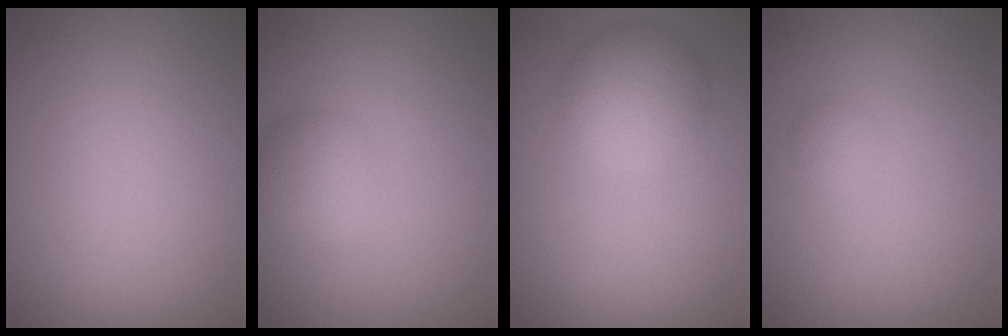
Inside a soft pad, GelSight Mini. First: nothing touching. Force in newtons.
{"total": 2.7, "press": 2.7, "slide": 0.1}
{"total": 4.1, "press": 4.0, "slide": 0.1}
{"total": 0.8, "press": 0.8, "slide": 0.0}